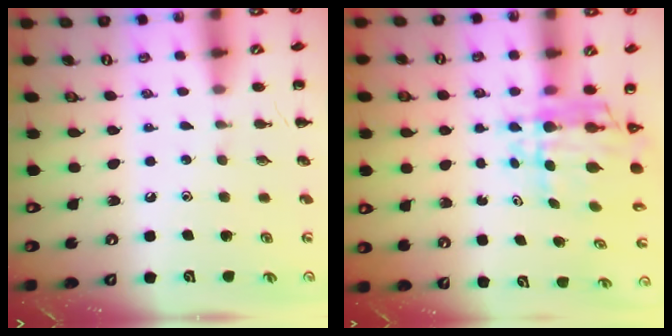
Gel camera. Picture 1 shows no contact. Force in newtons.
{"total": 7.1, "press": 6.5, "slide": 2.9}